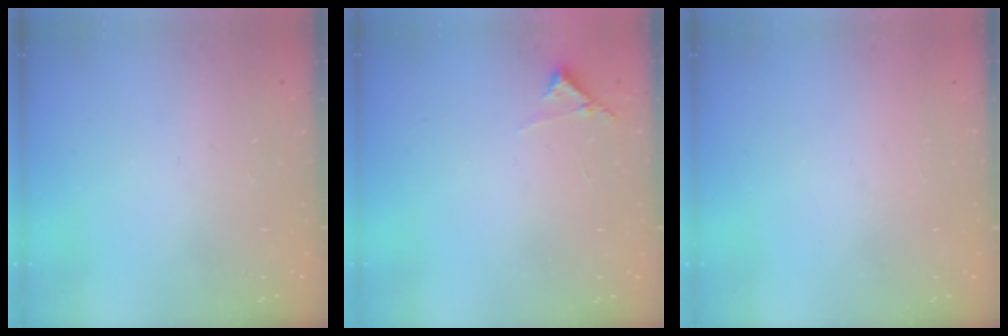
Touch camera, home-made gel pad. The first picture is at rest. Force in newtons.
{"total": 4.3, "press": 4.3, "slide": 0.2}
{"total": 1.5, "press": 1.5, "slide": 0.1}